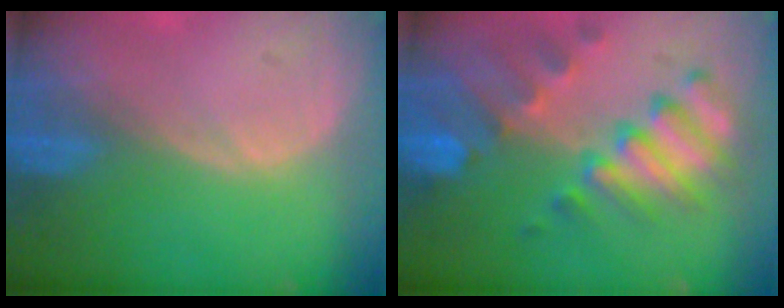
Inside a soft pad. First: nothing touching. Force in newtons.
{"total": 10.4, "press": 9.0, "slide": 5.2}